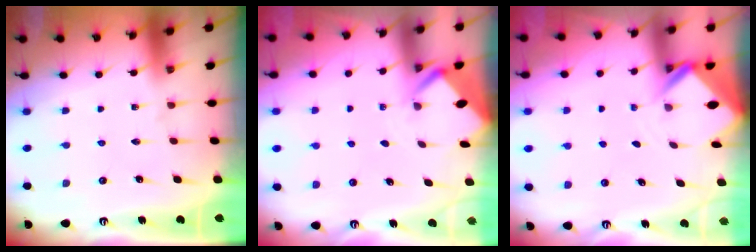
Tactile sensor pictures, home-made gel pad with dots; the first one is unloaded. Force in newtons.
{"total": 2.5, "press": 2.5, "slide": 0.2}
{"total": 2.6, "press": 2.6, "slide": 0.1}